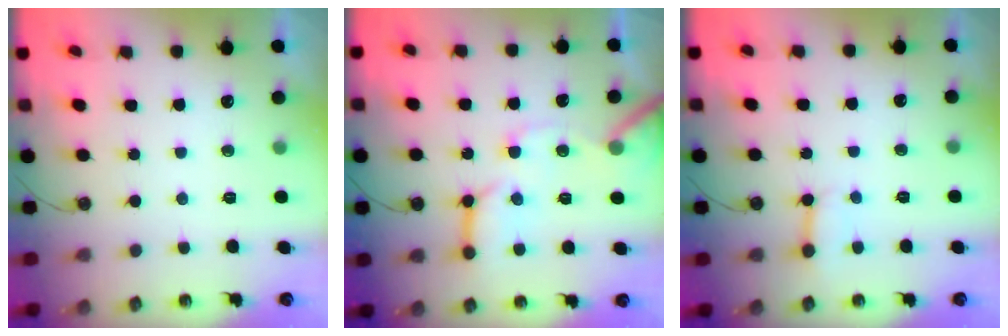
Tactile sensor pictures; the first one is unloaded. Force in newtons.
{"total": 14.7, "press": 14.7, "slide": 1.6}
{"total": 3.5, "press": 3.5, "slide": 0.5}